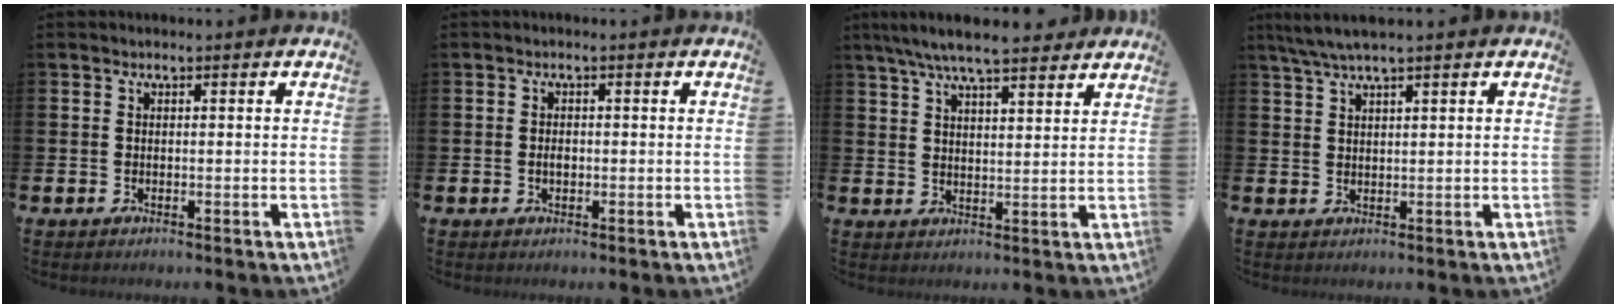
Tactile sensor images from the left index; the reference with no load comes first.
{"total": 1.2, "force": [-0.1, 0.8, 0.9], "torque": [-0.013, 0.003, -0.006]}
{"total": 7.3, "force": [6.7, 1.1, 2.8], "torque": [-0.072, -0.021, 0.122]}
{"total": 3.4, "force": [2.7, 0.0, 2.0], "torque": [-0.052, 0.002, 0.051]}